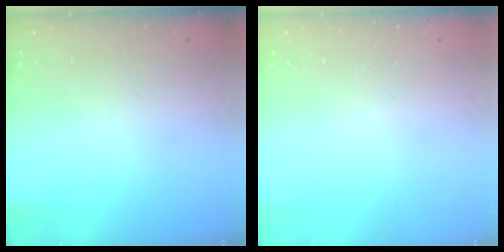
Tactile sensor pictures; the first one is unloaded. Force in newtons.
{"total": 0.0}